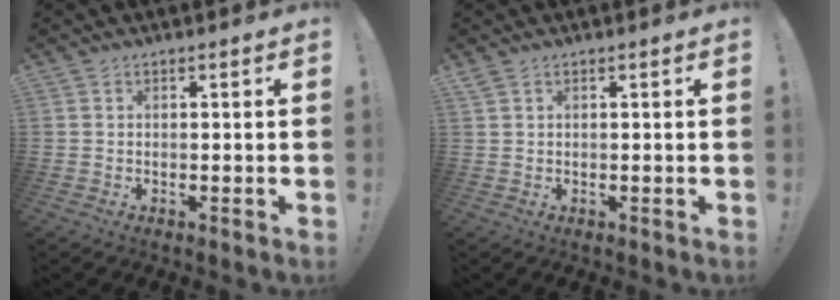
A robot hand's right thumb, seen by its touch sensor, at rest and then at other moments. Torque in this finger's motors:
{"motor_torque": [-0.23, 0.24, -0.10, 0.28, -0.01]}